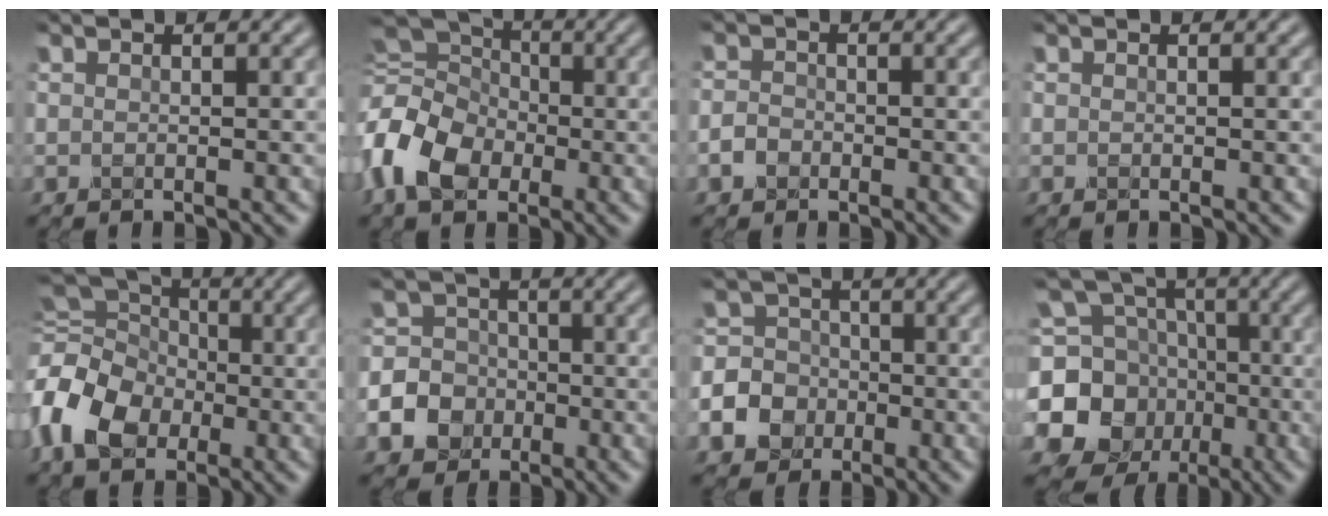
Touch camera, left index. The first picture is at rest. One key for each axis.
{"total": 10.1, "fx": -2.1, "fy": 7.3, "fz": 6.6, "tx": -0.164, "ty": 0.002, "tz": -0.048}
{"total": 1.6, "fx": -0.9, "fy": 1.2, "fz": 0.6, "tx": -0.009, "ty": 0.001, "tz": -0.025}
{"total": 0.0}
{"total": 11.2, "fx": -2.0, "fy": 8.3, "fz": 7.3, "tx": -0.176, "ty": 0.002, "tz": -0.050}
{"total": 9.4, "fx": -3.7, "fy": 8.4, "fz": 2.0, "tx": -0.057, "ty": -0.018, "tz": -0.087}
{"total": 8.2, "fx": -3.3, "fy": 7.3, "fz": 1.9, "tx": -0.047, "ty": -0.013, "tz": -0.085}
{"total": 11.2, "fx": -2.0, "fy": 10.1, "fz": 4.4, "tx": -0.123, "ty": -0.015, "tz": -0.062}